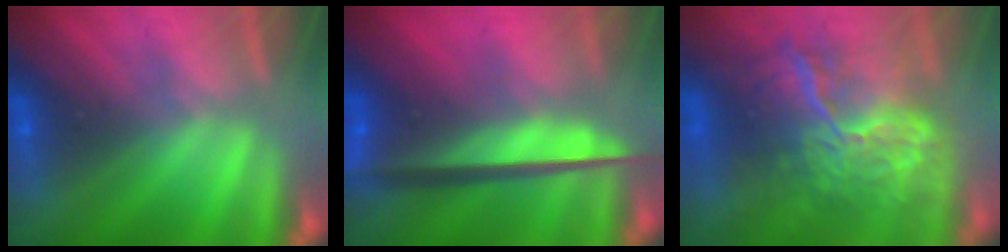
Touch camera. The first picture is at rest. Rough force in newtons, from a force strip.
{"total": 10.3}
{"total": 7.8}